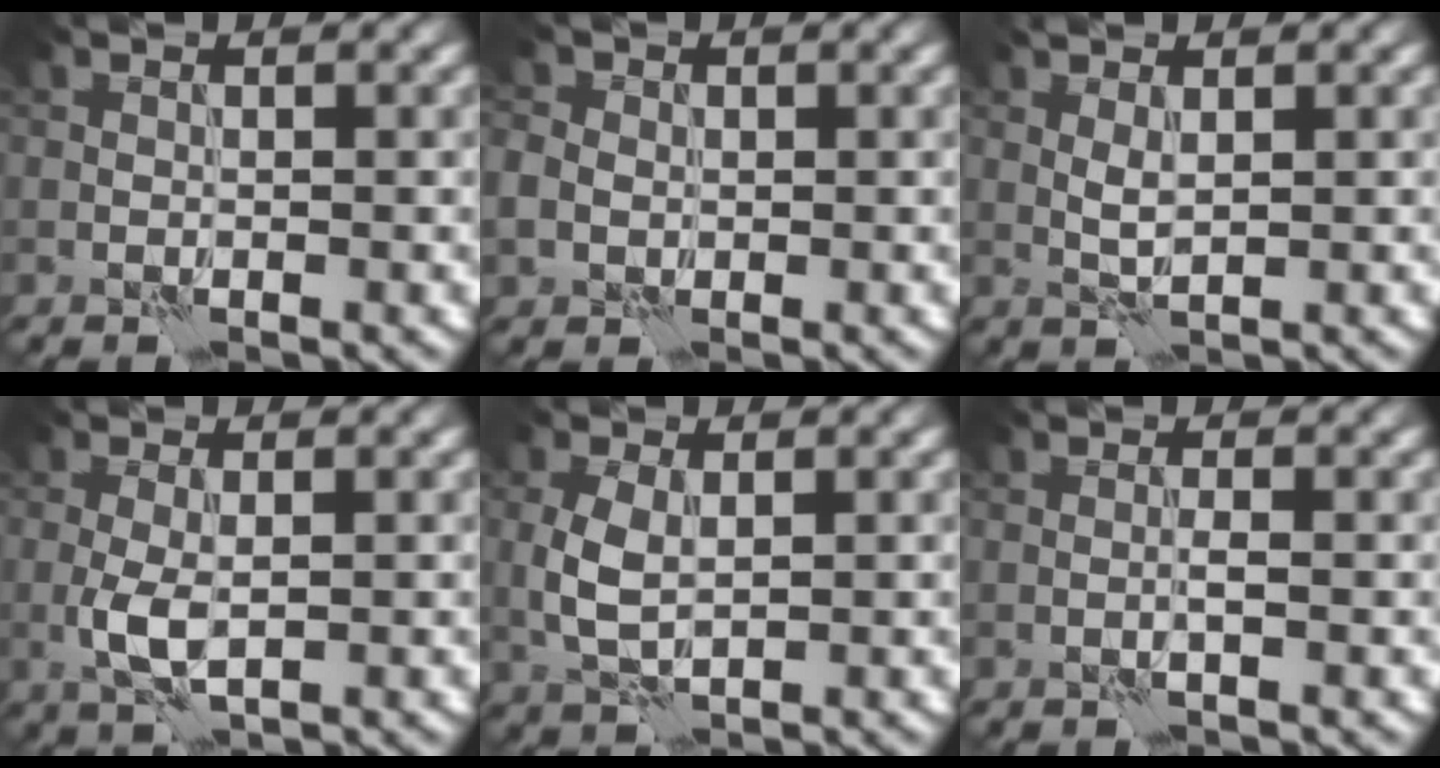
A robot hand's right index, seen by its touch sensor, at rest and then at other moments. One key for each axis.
{"total": 2.7, "fx": 0.2, "fy": 2.5, "fz": 0.9, "tx": -0.010, "ty": 0.007, "tz": -0.007}
{"total": 1.4, "fx": 0.8, "fy": 0.4, "fz": 1.1, "tx": -0.032, "ty": 0.002, "tz": 0.017}
{"total": 3.0, "fx": -0.3, "fy": 1.4, "fz": 2.6, "tx": -0.062, "ty": -0.007, "tz": -0.006}
{"total": 3.2, "fx": 0.4, "fy": 1.9, "fz": 2.5, "tx": -0.064, "ty": 0.000, "tz": 0.010}
{"total": 0.6, "fx": 0.0, "fy": -0.1, "fz": 0.6, "tx": -0.014, "ty": 0.003, "tz": -0.004}